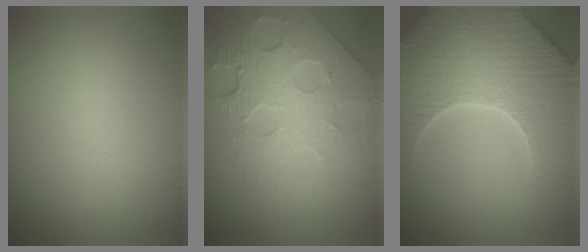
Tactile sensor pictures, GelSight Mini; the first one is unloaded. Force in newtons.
{"total": 8.2, "press": 5.7, "slide": 5.9}
{"total": 7.9, "press": 7.6, "slide": 2.2}